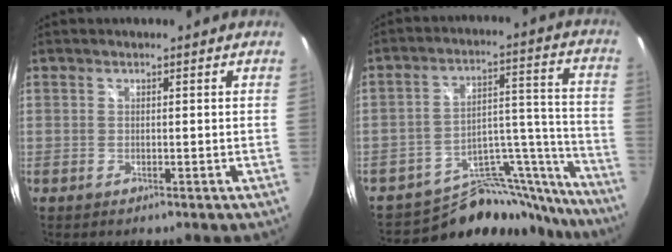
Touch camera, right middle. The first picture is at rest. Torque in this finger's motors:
{"motor_torque": [-0.61, -0.97, -0.03, -0.03]}